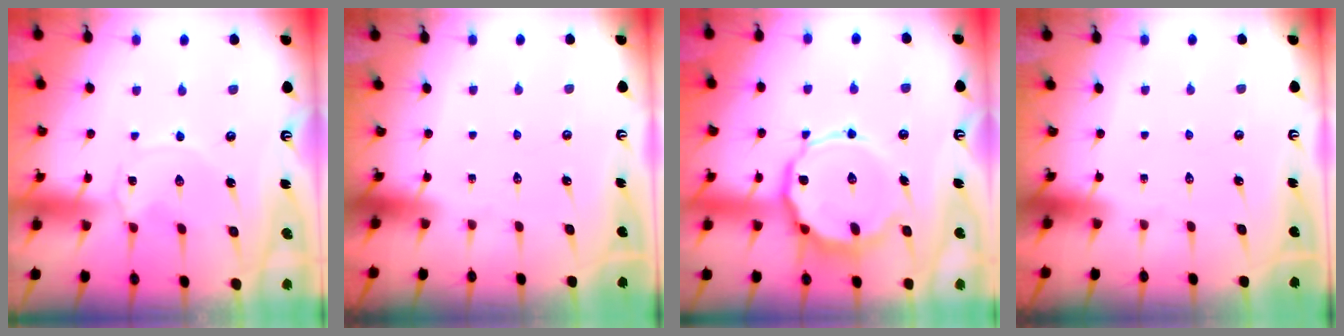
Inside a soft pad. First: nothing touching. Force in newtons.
{"total": 0.0}
{"total": 13.7, "press": 13.6, "slide": 1.2}
{"total": 0.0}